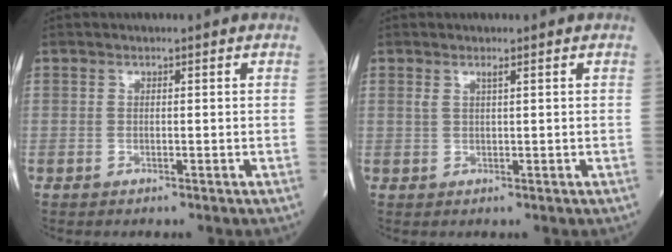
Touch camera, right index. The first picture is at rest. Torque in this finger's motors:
{"motor_torque": [-0.01, 0.02, 0.00, 0.03]}